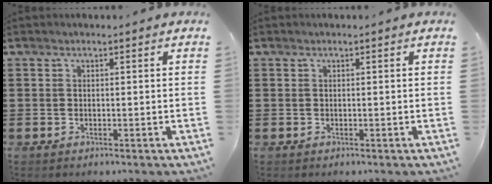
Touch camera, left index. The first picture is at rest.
{"total": 0.0}